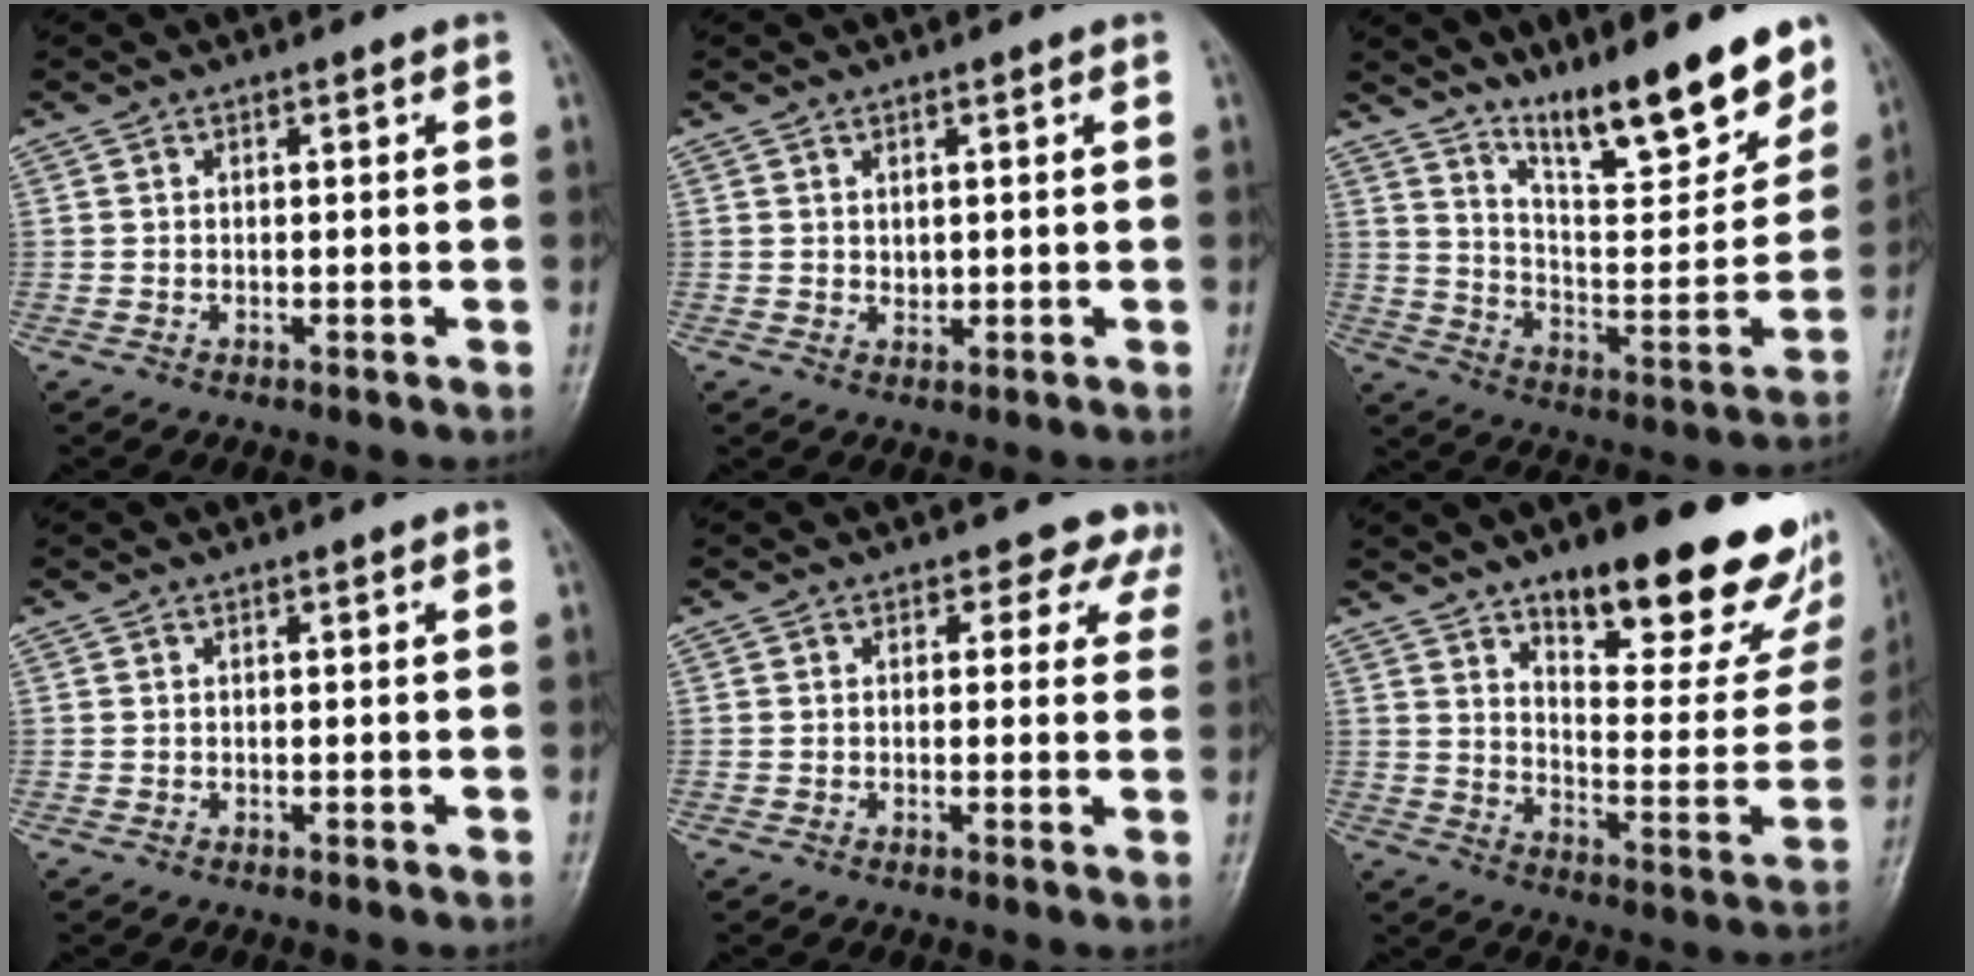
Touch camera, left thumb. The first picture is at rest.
{"total": 1.4, "force": [0.5, 1.0, 0.7], "torque": [-0.005, -0.005, 0.011]}
{"total": 19.5, "force": [14.5, 4.2, 12.3], "torque": [-0.146, -0.089, 0.245]}
{"total": 0.0}
{"total": 4.7, "force": [3.7, 2.9, 0.3], "torque": [0.033, -0.017, 0.018]}
{"total": 26.7, "force": [16.6, 9.4, 18.7], "torque": [-0.204, -0.083, 0.239]}